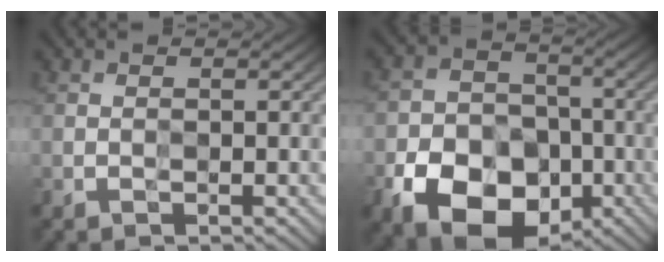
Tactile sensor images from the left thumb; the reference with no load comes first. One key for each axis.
{"total": 13.2, "fx": -6.0, "fy": 9.0, "fz": 7.5, "tx": -0.147, "ty": -0.036, "tz": -0.110}